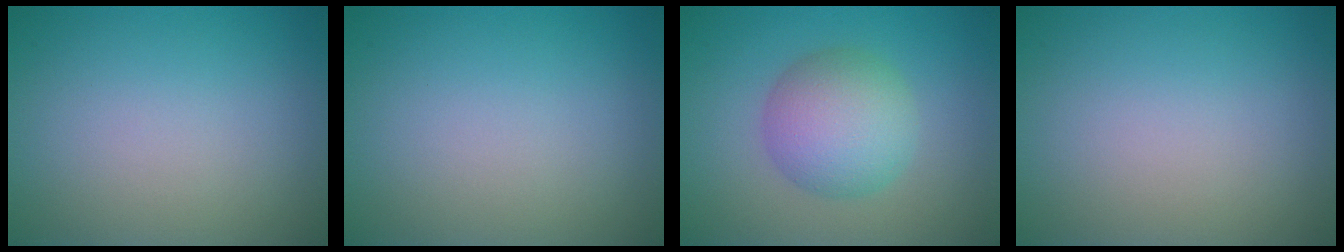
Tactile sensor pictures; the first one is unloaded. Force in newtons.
{"total": 0.0}
{"total": 5.6, "press": 5.6, "slide": 0.1}
{"total": 0.0}